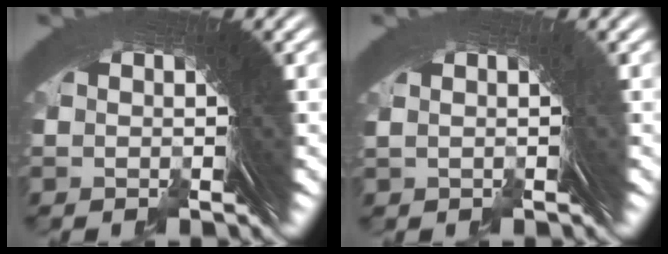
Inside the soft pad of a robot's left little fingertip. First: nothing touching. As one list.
[{"total": 0.0}]